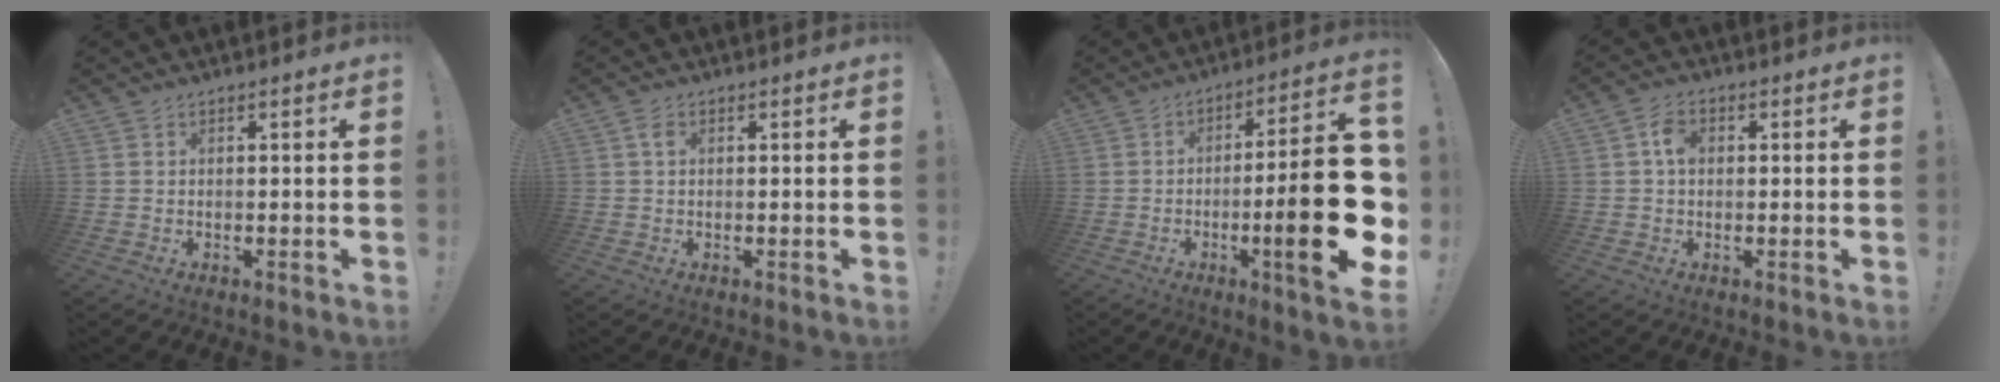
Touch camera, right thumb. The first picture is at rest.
{"total": 1.8, "force": [0.5, 1.1, 1.3], "torque": [-0.026, 0.003, 0.009]}
{"total": 23.2, "force": [-4.7, 4.5, 22.3], "torque": [-0.327, 0.011, -0.064]}
{"total": 4.4, "force": [0.5, 3.1, 3.1], "torque": [-0.049, 0.008, 0.008]}